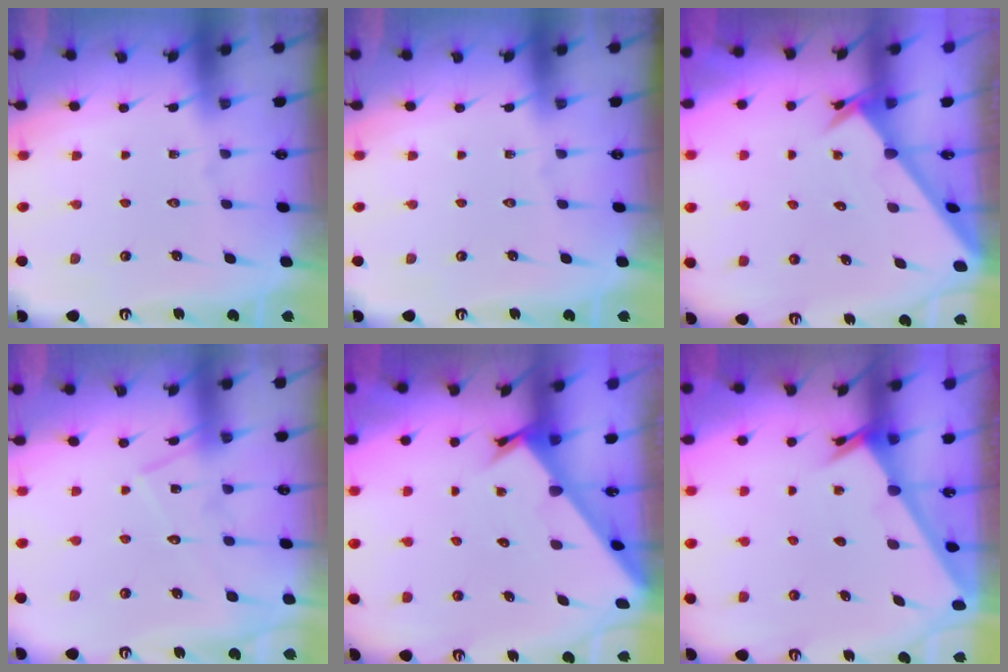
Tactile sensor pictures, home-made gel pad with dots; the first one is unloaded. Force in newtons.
{"total": 0.0}
{"total": 2.6, "press": 2.6, "slide": 0.2}
{"total": 11.9, "press": 11.9, "slide": 0.7}
{"total": 2.1, "press": 2.1, "slide": 0.2}
{"total": 2.5, "press": 2.5, "slide": 0.2}